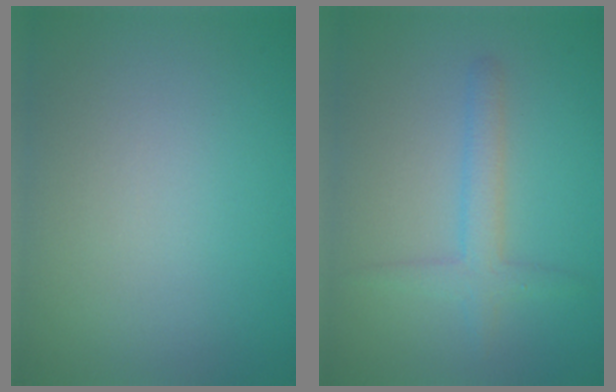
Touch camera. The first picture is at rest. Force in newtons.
{"total": 2.3, "press": 2.3, "slide": 0.0}